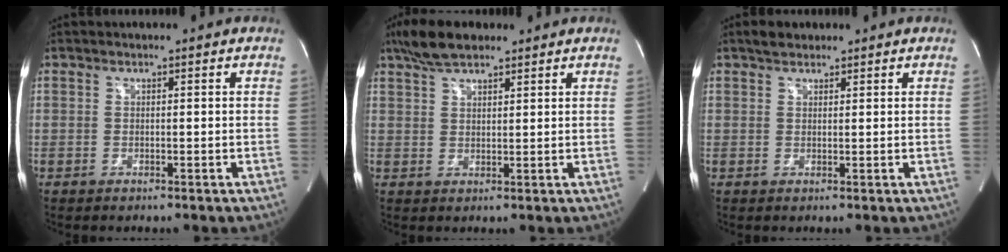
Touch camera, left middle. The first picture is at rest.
{"total": 6.3, "force": [4.9, 2.1, 3.4], "torque": [-0.074, 0.018, 0.093]}
{"total": 2.2, "force": [1.7, 1.1, 0.7], "torque": [-0.017, 0.010, 0.027]}